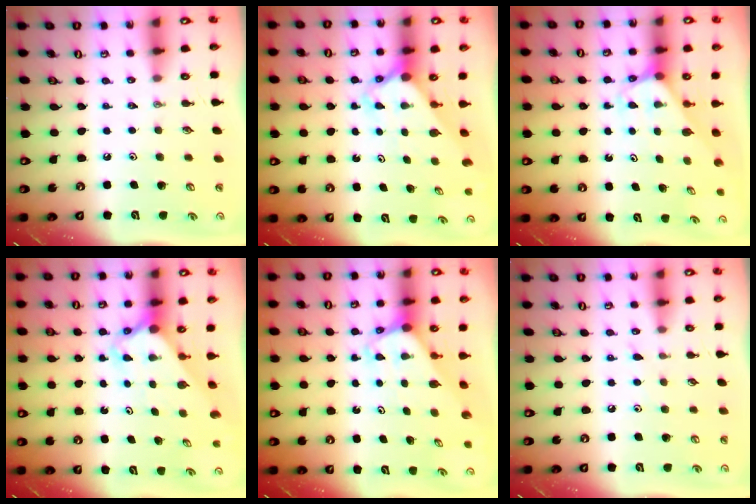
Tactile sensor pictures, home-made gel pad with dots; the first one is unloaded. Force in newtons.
{"total": 2.8, "press": 2.8, "slide": 0.2}
{"total": 2.5, "press": 2.5, "slide": 0.1}
{"total": 2.8, "press": 2.8, "slide": 0.2}
{"total": 2.1, "press": 2.1, "slide": 0.1}
{"total": 4.7, "press": 4.6, "slide": 0.6}